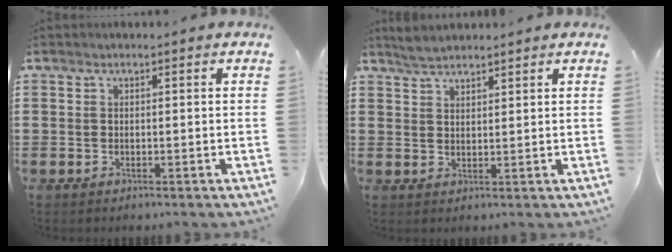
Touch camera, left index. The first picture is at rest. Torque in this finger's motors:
{"motor_torque": [0.67, -0.48, 0.17, 0.04]}